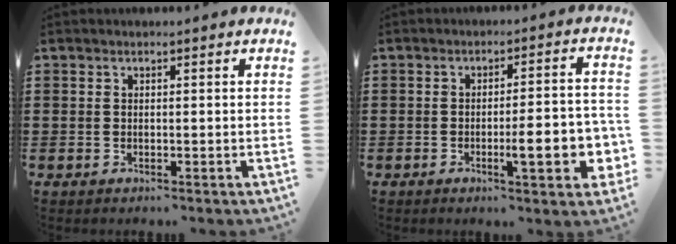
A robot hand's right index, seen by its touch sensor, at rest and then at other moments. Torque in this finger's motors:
{"motor_torque": [0.25, 0.06, 0.33, 0.04]}